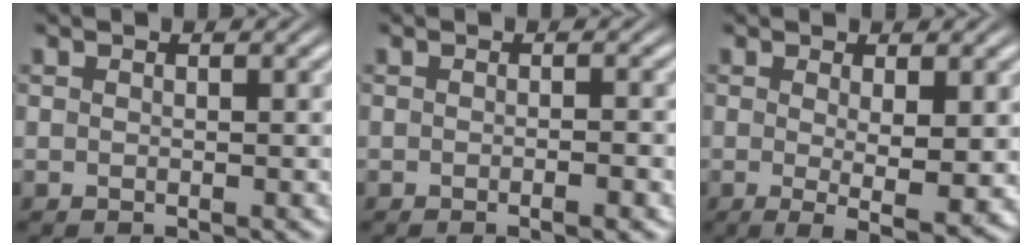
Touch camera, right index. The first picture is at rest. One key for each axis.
{"total": 1.1, "fx": -0.8, "fy": -0.1, "fz": 0.8, "tx": -0.011, "ty": 0.004, "tz": -0.018}
{"total": 4.3, "fx": -1.3, "fy": 0.9, "fz": 4.0, "tx": -0.065, "ty": -0.034, "tz": -0.009}